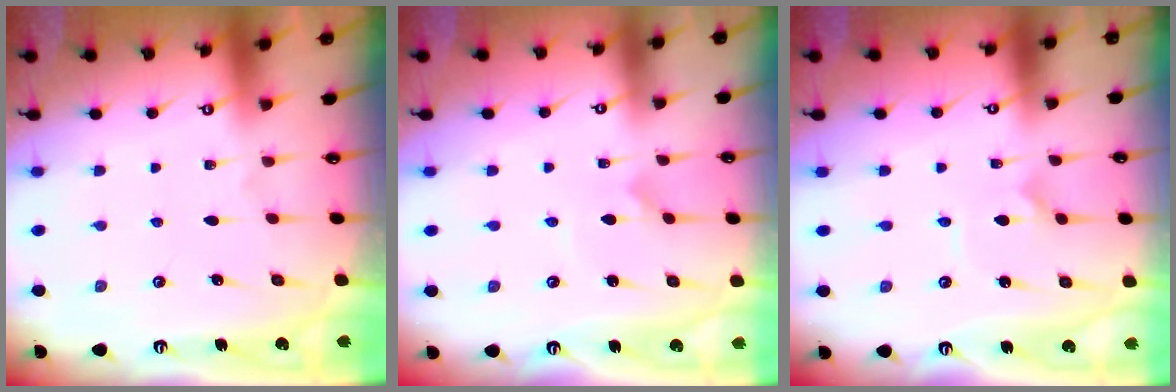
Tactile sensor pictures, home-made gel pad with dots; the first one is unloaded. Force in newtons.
{"total": 2.9, "press": 2.8, "slide": 0.3}
{"total": 2.3, "press": 2.3, "slide": 0.2}